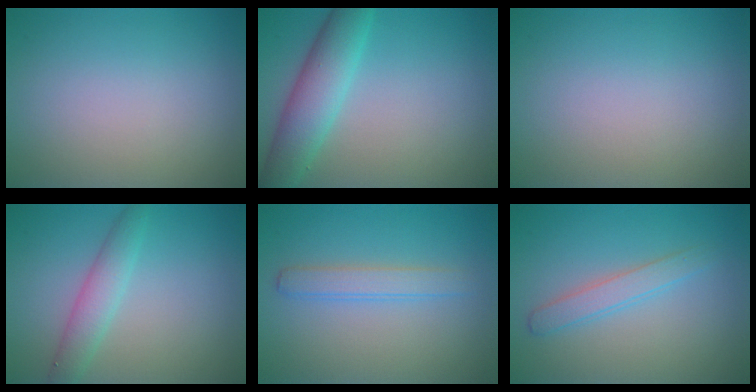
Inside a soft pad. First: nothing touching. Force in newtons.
{"total": 5.1, "press": 5.1, "slide": 0.2}
{"total": 0.0}
{"total": 2.8, "press": 2.8, "slide": 0.2}
{"total": 2.1, "press": 2.1, "slide": 0.1}
{"total": 2.1, "press": 2.1, "slide": 0.0}